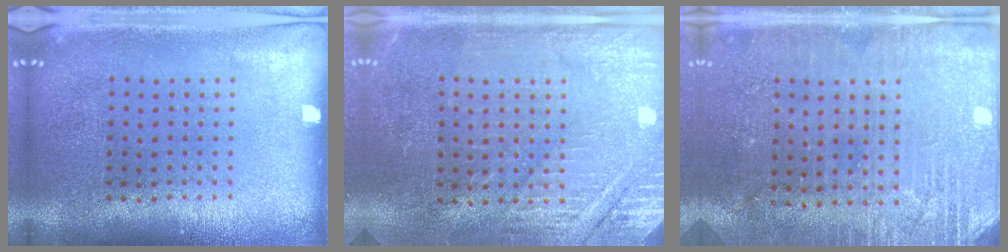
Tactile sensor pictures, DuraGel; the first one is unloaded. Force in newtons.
{"total": 2.8, "press": 2.8, "slide": 0.4}
{"total": 2.9, "press": 2.8, "slide": 0.6}